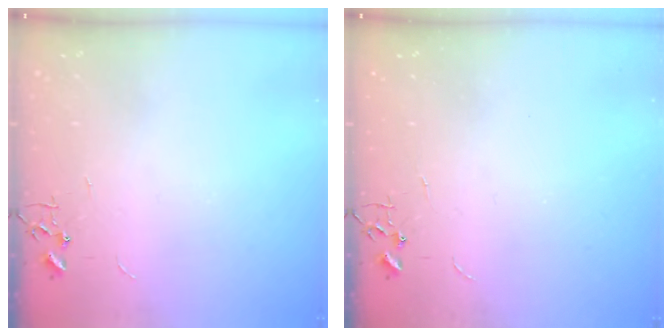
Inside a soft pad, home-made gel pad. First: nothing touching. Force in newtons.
{"total": 0.0}